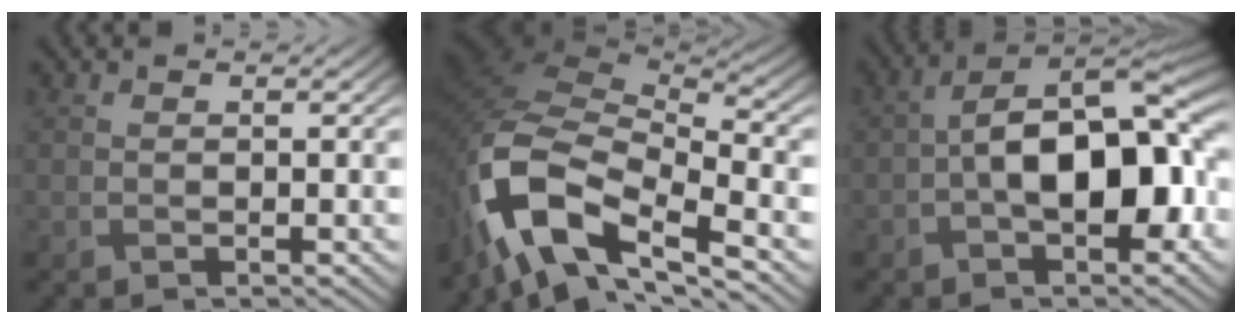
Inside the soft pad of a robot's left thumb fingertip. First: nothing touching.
{"total": 14.5, "force": [-7.4, 6.9, 10.3], "torque": [-0.257, -0.026, -0.131]}
{"total": 12.7, "force": [-1.4, 6.4, 10.8], "torque": [-0.168, 0.012, -0.030]}